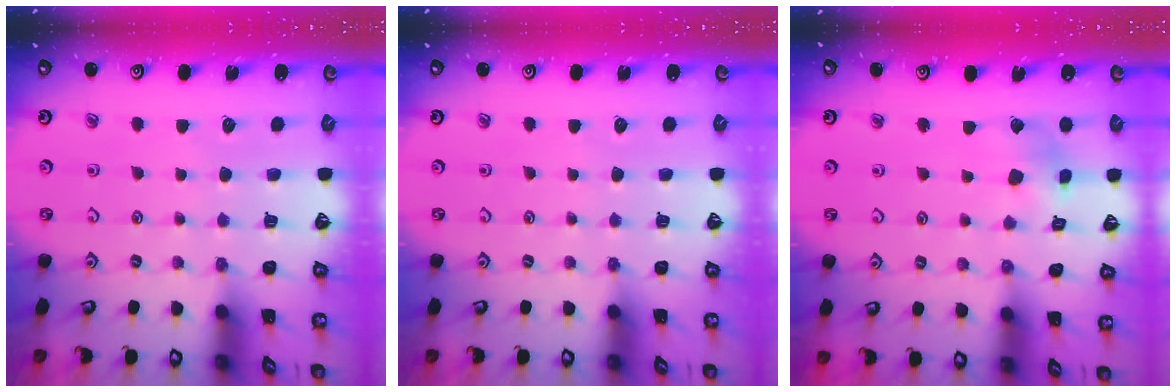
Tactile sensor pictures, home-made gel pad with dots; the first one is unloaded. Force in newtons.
{"total": 0.0}
{"total": 7.2, "press": 7.2, "slide": 0.9}